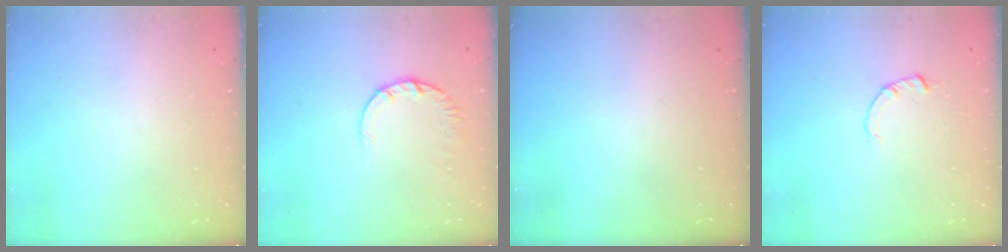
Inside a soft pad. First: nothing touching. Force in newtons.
{"total": 2.4, "press": 2.4, "slide": 0.2}
{"total": 0.0}
{"total": 1.8, "press": 1.7, "slide": 0.3}